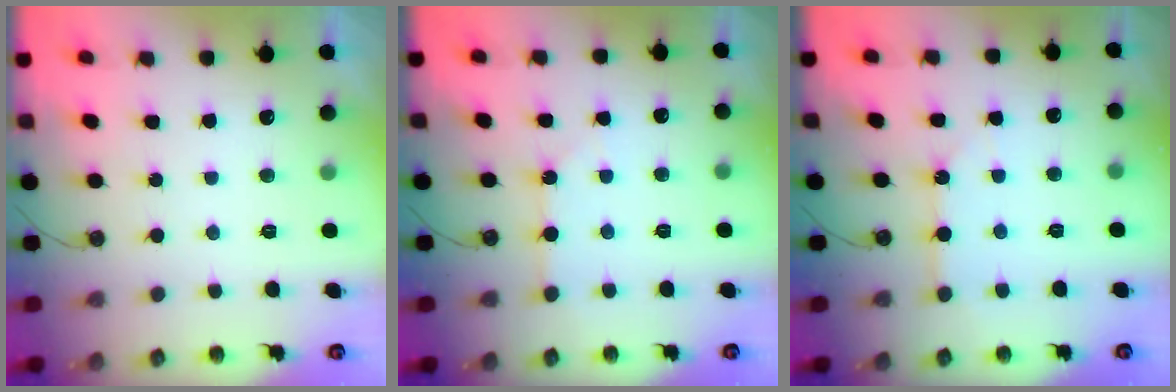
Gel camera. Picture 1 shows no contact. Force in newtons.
{"total": 1.9, "press": 1.8, "slide": 0.4}
{"total": 4.2, "press": 4.2, "slide": 0.5}